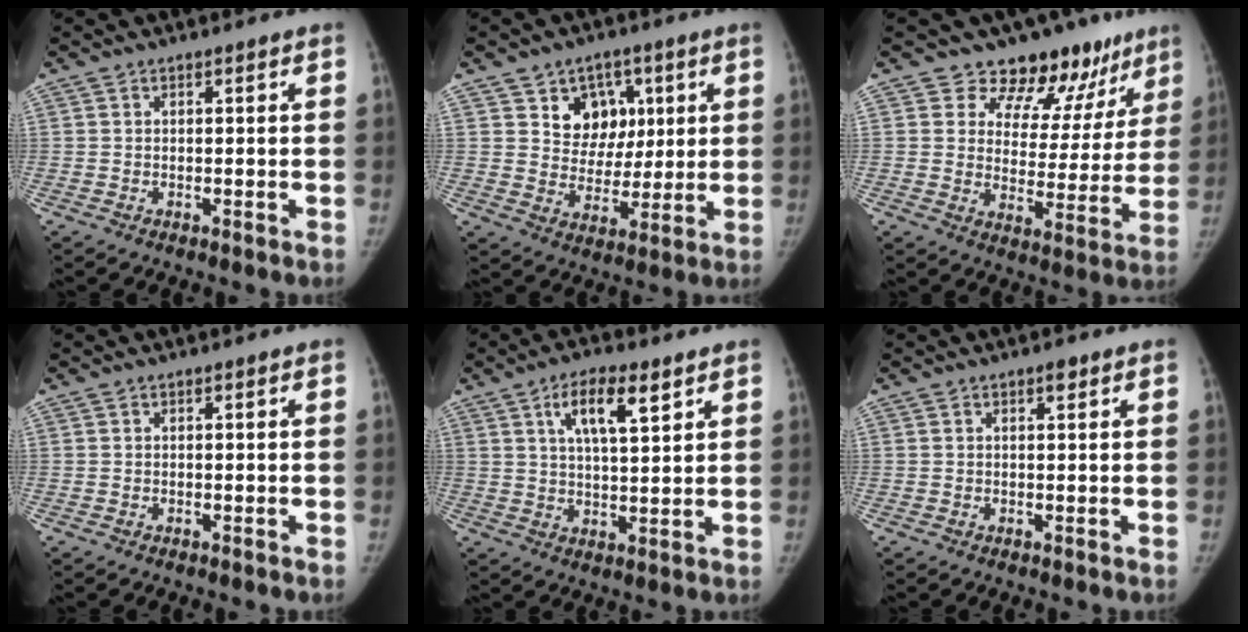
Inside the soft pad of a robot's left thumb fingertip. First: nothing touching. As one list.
[{"total": 10.2, "force": [4.2, 8.4, 4.1], "torque": [-0.014, -0.015, 0.070]}, {"total": 14.7, "force": [11.3, 8.0, 4.9], "torque": [-0.003, -0.072, 0.139]}, {"total": 0.0}, {"total": 9.2, "force": [4.7, 3.2, 7.3], "torque": [-0.114, -0.020, 0.081]}, {"total": 1.3, "force": [0.8, 0.5, 0.9], "torque": [-0.008, -0.001, 0.010]}]